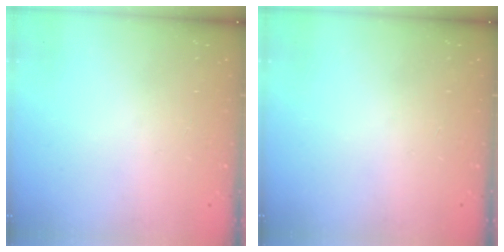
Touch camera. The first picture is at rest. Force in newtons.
{"total": 0.0}